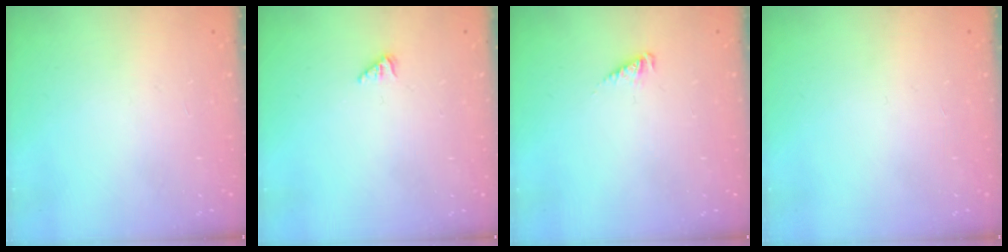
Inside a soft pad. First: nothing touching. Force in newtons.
{"total": 0.0}
{"total": 2.5, "press": 2.5, "slide": 0.2}
{"total": 0.0}